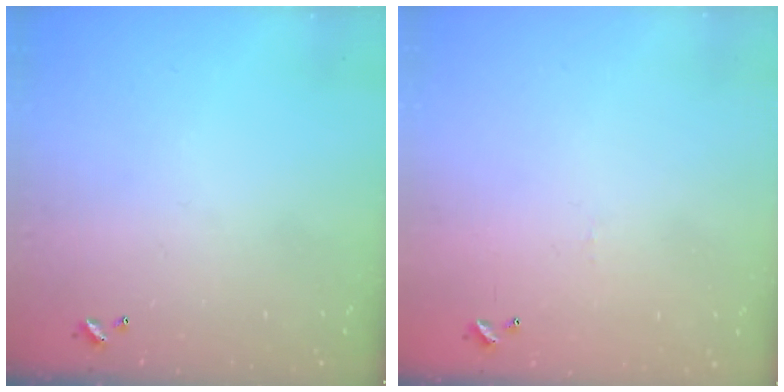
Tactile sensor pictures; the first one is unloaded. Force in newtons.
{"total": 5.8, "press": 5.7, "slide": 0.8}